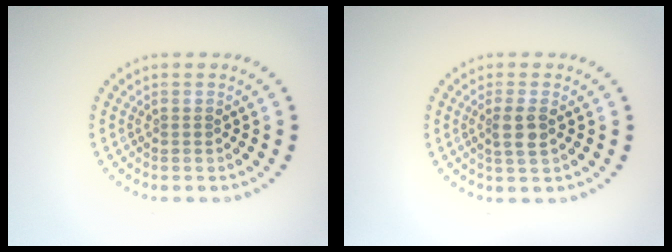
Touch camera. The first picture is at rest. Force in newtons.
{"total": 2.1, "press": 1.8, "slide": 1.0}